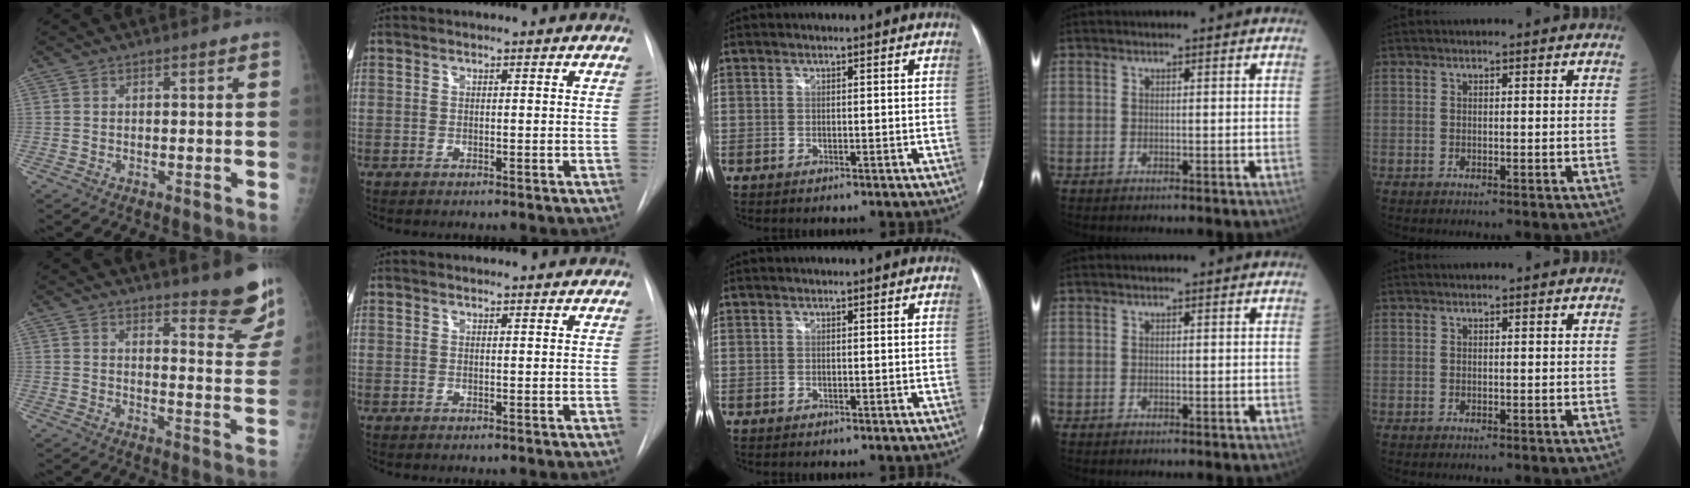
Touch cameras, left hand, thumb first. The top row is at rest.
{"thumb": {"total": 11.3, "force": [9.8, 2.2, 5.1], "torque": [-0.032, -0.086, 0.113]}, "index": {"total": 1.6, "force": [1.6, 0.1, 0.2], "torque": [-0.007, 0.011, 0.017]}}